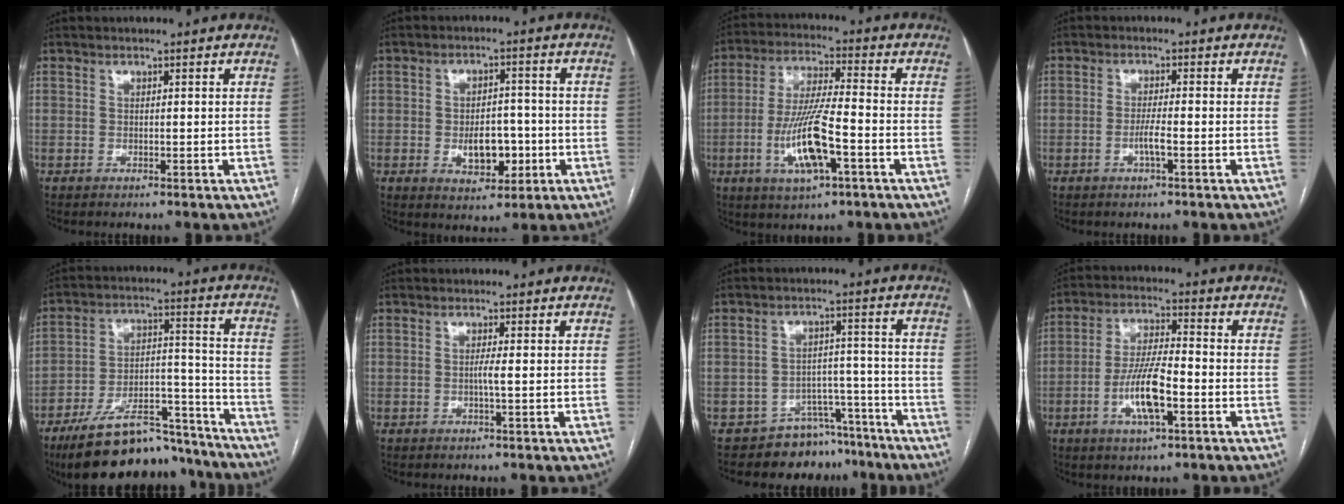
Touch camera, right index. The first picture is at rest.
{"total": 6.7, "force": [-1.7, 3.9, 5.2], "torque": [-0.079, 0.007, -0.019]}
{"total": 11.9, "force": [-4.0, 2.1, 11.1], "torque": [-0.224, -0.005, -0.070]}
{"total": 2.6, "force": [-1.0, -0.1, 2.4], "torque": [-0.047, -0.001, -0.022]}
{"total": 21.6, "force": [-18.5, 6.5, 9.1], "torque": [-0.123, 0.036, -0.285]}
{"total": 1.3, "force": [-0.2, -0.3, 1.3], "torque": [-0.024, 0.000, -0.006]}
{"total": 8.5, "force": [-7.1, 4.7, 0.3], "torque": [0.023, 0.063, -0.101]}
{"total": 9.4, "force": [-3.3, 2.1, 8.6], "torque": [-0.171, 0.003, -0.060]}